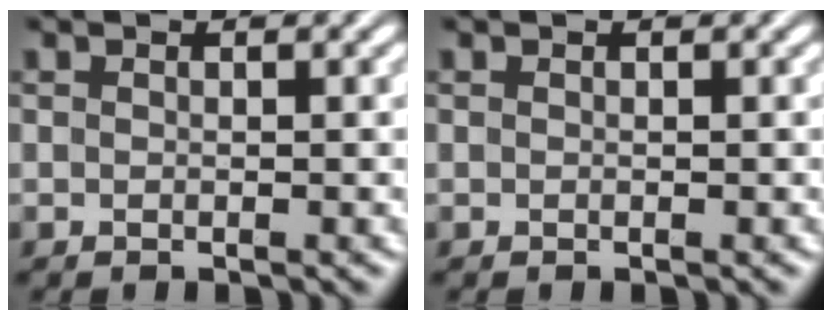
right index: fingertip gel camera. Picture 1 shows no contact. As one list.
[{"total": 0.0}]